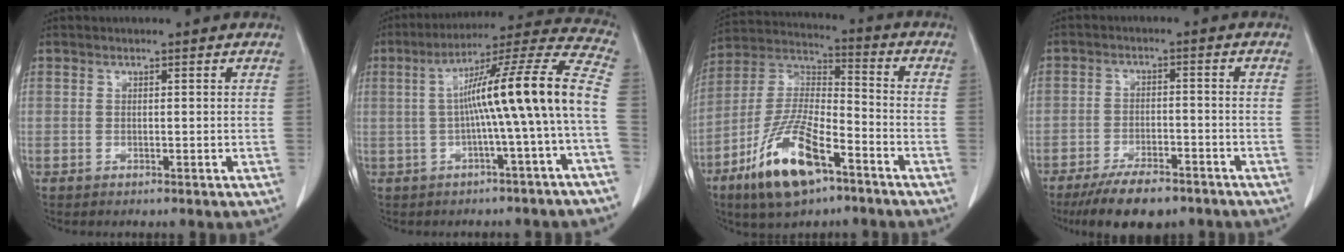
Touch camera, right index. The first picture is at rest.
{"total": 15.3, "force": [-1.2, -1.5, 15.2], "torque": [-0.222, 0.034, -0.025]}
{"total": 15.7, "force": [-8.7, 4.9, 12.2], "torque": [-0.252, -0.009, -0.157]}
{"total": 9.2, "force": [-7.1, 3.2, 4.9], "torque": [-0.079, -0.009, -0.116]}